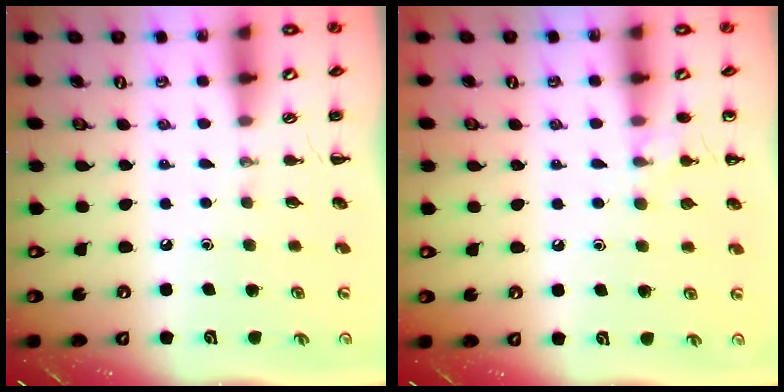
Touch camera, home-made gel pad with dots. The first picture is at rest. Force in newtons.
{"total": 6.6, "press": 6.3, "slide": 2.0}